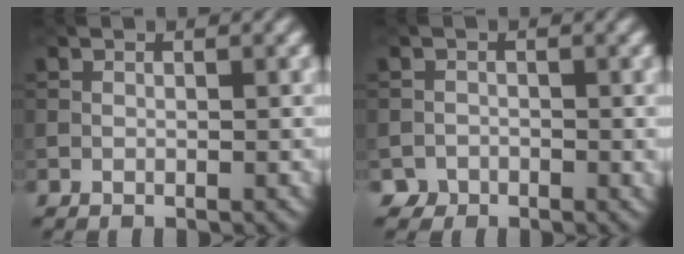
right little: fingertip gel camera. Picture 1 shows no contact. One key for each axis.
{"total": 1.5, "fx": -1.1, "fy": 0.8, "fz": -0.7, "tx": 0.028, "ty": 0.006, "tz": -0.024}